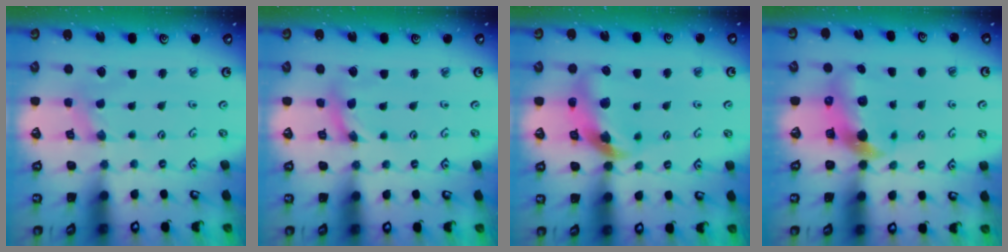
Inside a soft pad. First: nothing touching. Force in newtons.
{"total": 2.5, "press": 2.4, "slide": 0.3}
{"total": 12.9, "press": 12.8, "slide": 1.9}
{"total": 7.6, "press": 7.5, "slide": 1.1}